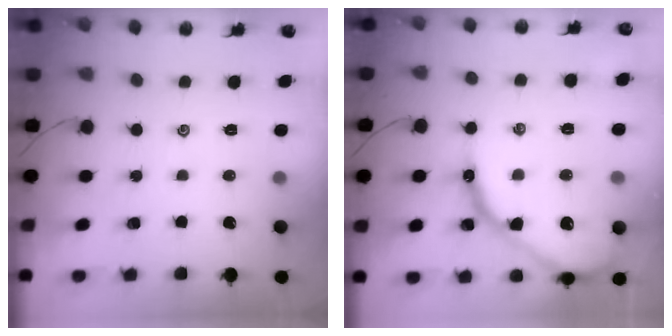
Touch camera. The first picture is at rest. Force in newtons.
{"total": 18.4, "press": 18.4, "slide": 1.4}